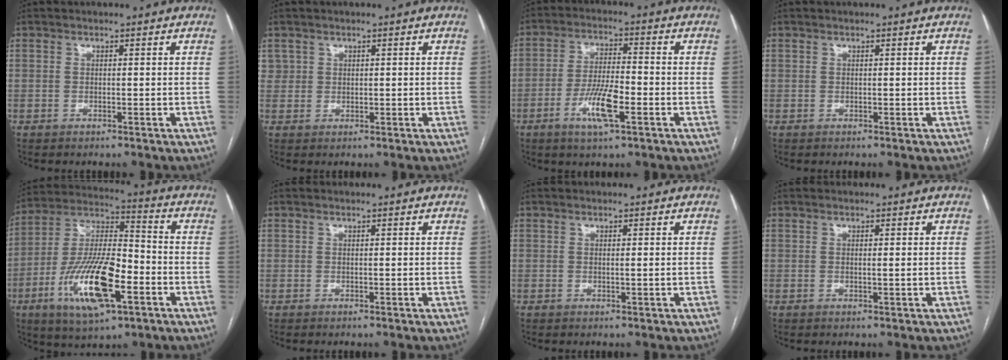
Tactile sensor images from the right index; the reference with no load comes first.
{"total": 2.0, "force": [0.9, 1.7, 0.1], "torque": [0.012, 0.003, 0.012]}
{"total": 4.8, "force": [-2.1, 0.7, 4.3], "torque": [-0.084, -0.003, -0.038]}
{"total": 0.0}
{"total": 18.0, "force": [-6.6, 5.3, 15.9], "torque": [-0.320, -0.007, -0.111]}
{"total": 0.0}
{"total": 0.7, "force": [0.0, -0.1, 0.7], "torque": [-0.013, -0.002, 0.001]}
{"total": 0.9, "force": [0.0, -0.1, 0.9], "torque": [-0.017, -0.002, 0.000]}